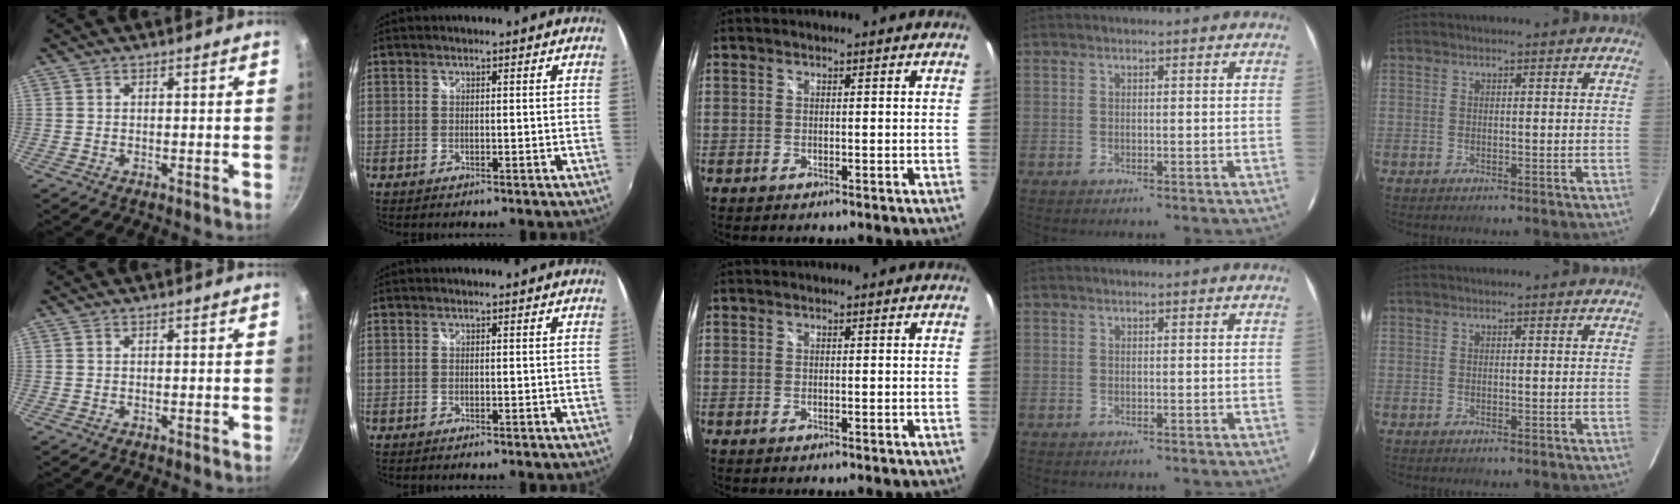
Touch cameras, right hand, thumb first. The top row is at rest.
{}